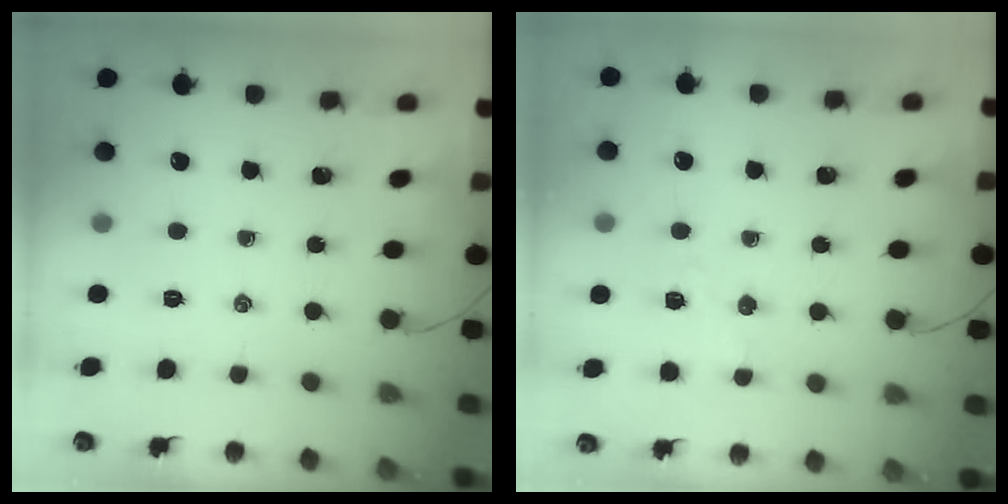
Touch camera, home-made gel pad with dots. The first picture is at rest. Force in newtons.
{"total": 4.3, "press": 4.1, "slide": 1.1}